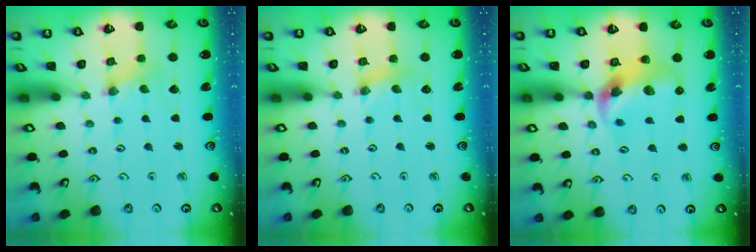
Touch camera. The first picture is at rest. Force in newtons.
{"total": 2.9, "press": 2.9, "slide": 0.3}
{"total": 12.7, "press": 12.5, "slide": 1.9}